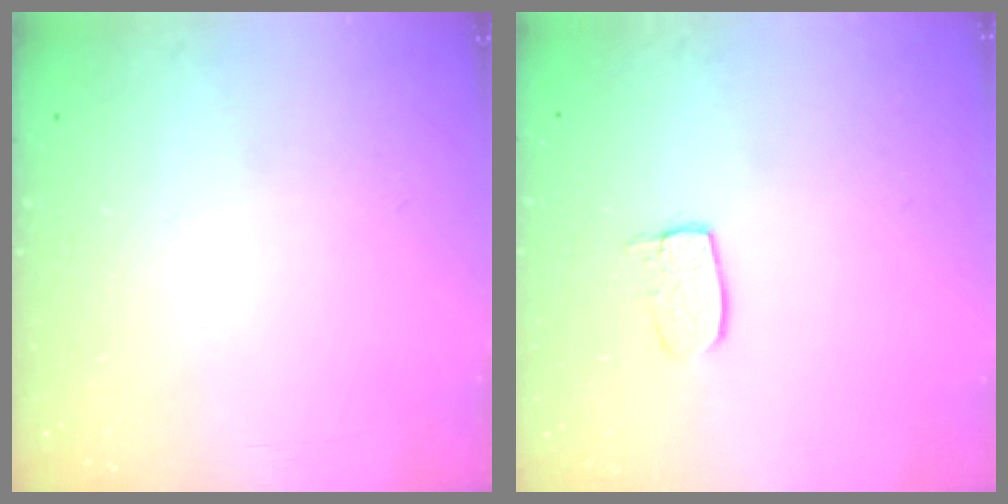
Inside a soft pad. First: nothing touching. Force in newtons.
{"total": 5.6, "press": 5.6, "slide": 0.4}